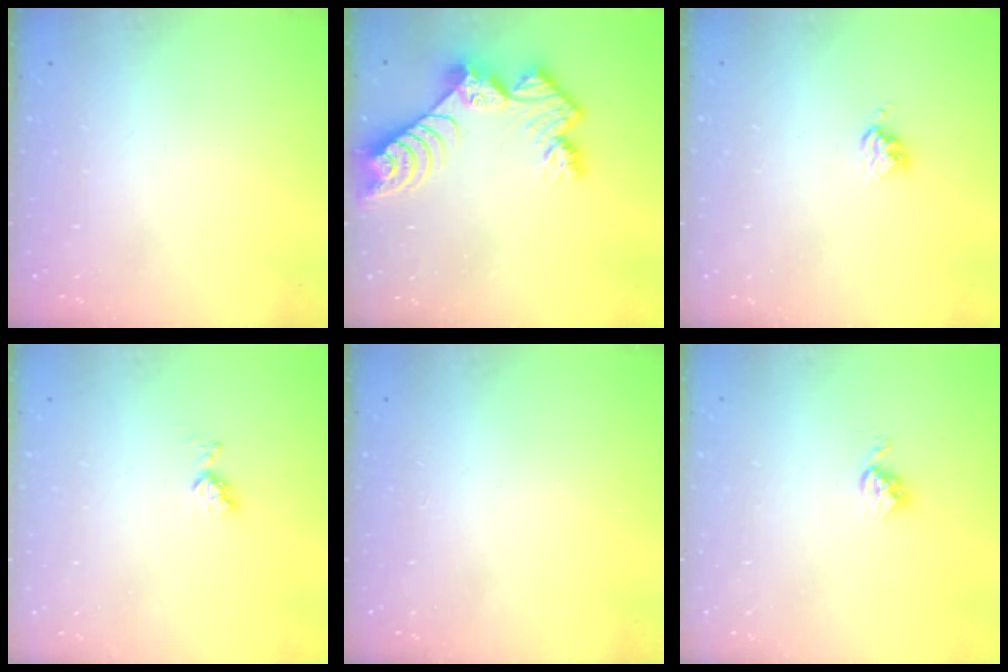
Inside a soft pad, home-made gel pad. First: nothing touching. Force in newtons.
{"total": 11.0, "press": 11.0, "slide": 0.9}
{"total": 3.7, "press": 3.7, "slide": 0.5}
{"total": 3.7, "press": 3.7, "slide": 0.6}
{"total": 1.7, "press": 1.7, "slide": 0.2}
{"total": 3.6, "press": 3.6, "slide": 0.4}